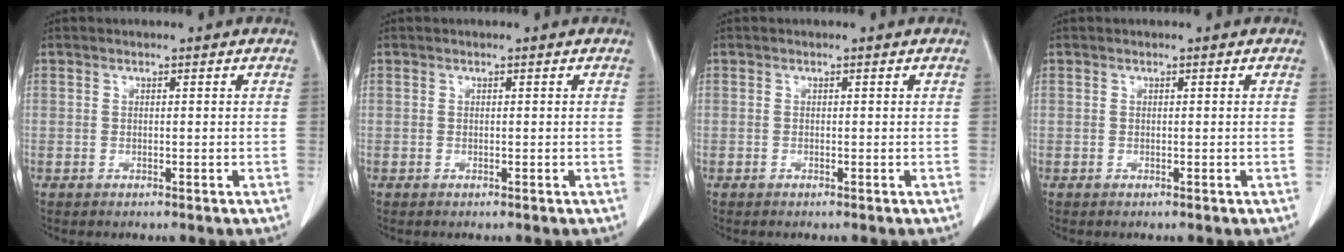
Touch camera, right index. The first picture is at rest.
{"total": 0.0}
{"total": 0.0}
{"total": 0.0}